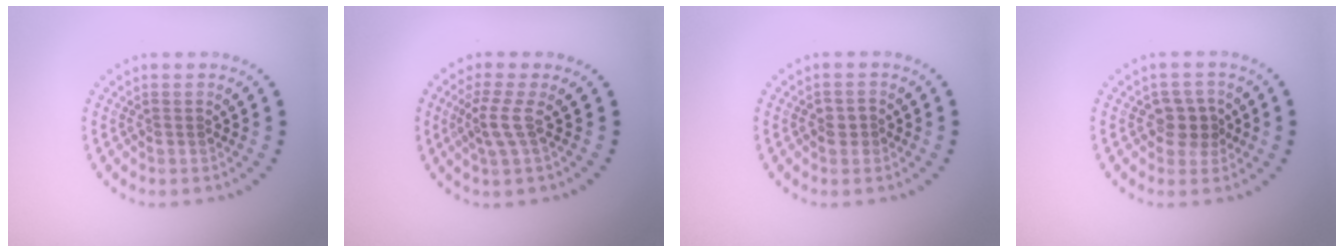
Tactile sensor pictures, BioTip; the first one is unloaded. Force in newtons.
{"total": 2.1, "press": 1.4, "slide": 1.6}
{"total": 1.3, "press": 1.3, "slide": 0.2}
{"total": 2.7, "press": 2.6, "slide": 1.0}